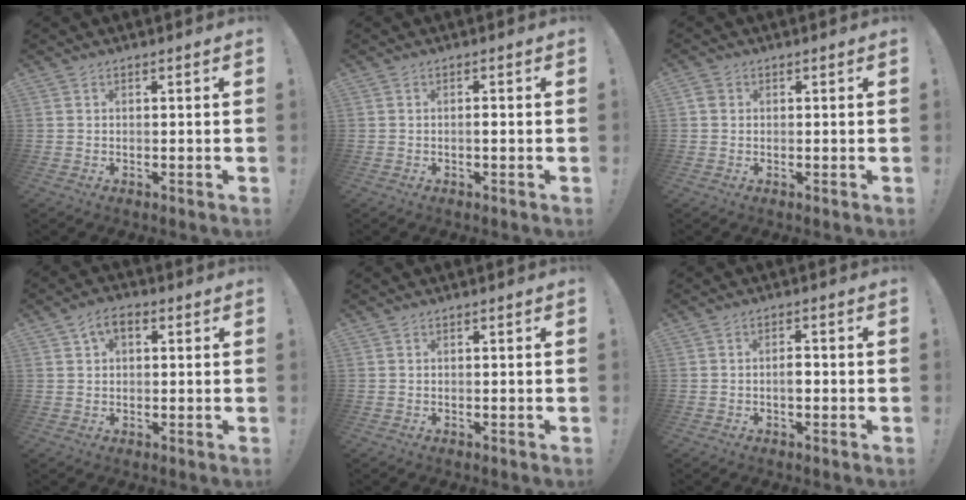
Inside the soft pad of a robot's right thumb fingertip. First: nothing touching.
{"total": 1.2, "force": [-0.6, 0.2, 1.0], "torque": [-0.012, 0.000, -0.013]}
{"total": 2.0, "force": [0.6, 1.8, 0.8], "torque": [-0.010, 0.003, 0.011]}
{"total": 4.9, "force": [1.9, 3.2, 3.2], "torque": [-0.050, 0.001, 0.034]}
{"total": 0.0}
{"total": 2.9, "force": [-0.7, 1.6, 2.3], "torque": [-0.035, 0.005, -0.014]}